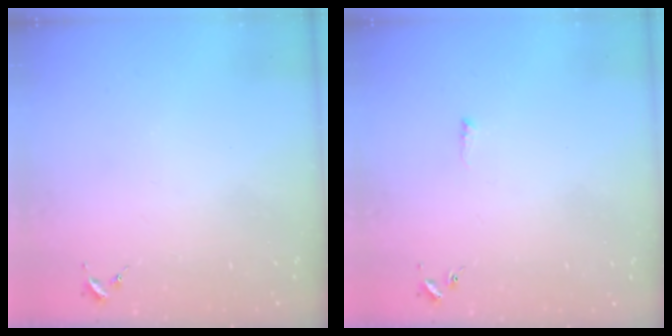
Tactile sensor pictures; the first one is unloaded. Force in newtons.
{"total": 3.5, "press": 3.4, "slide": 0.5}